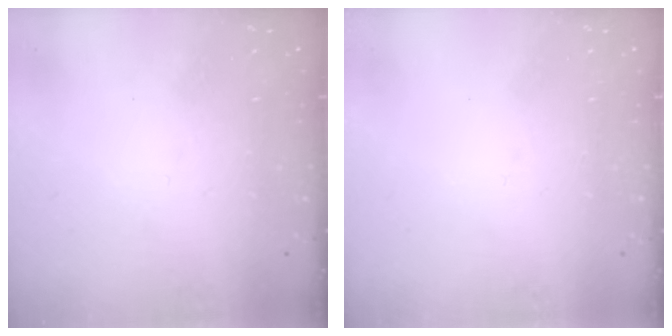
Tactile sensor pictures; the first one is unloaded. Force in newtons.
{"total": 0.0}